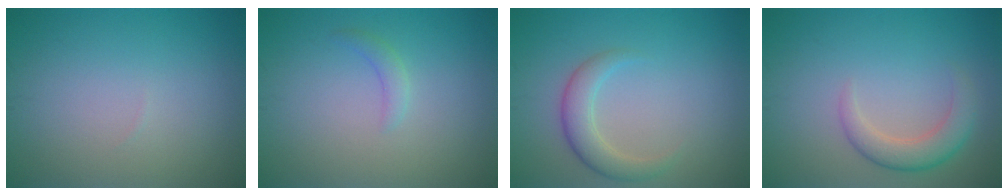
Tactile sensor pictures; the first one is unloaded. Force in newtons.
{"total": 1.2, "press": 1.2, "slide": 0.1}
{"total": 2.9, "press": 2.9, "slide": 0.2}
{"total": 3.2, "press": 3.2, "slide": 0.2}